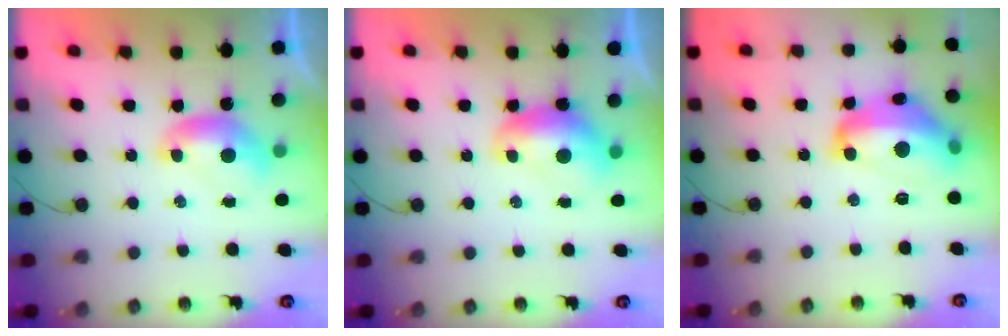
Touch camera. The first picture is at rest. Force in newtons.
{"total": 1.3, "press": 1.2, "slide": 0.4}
{"total": 13.0, "press": 13.0, "slide": 1.0}